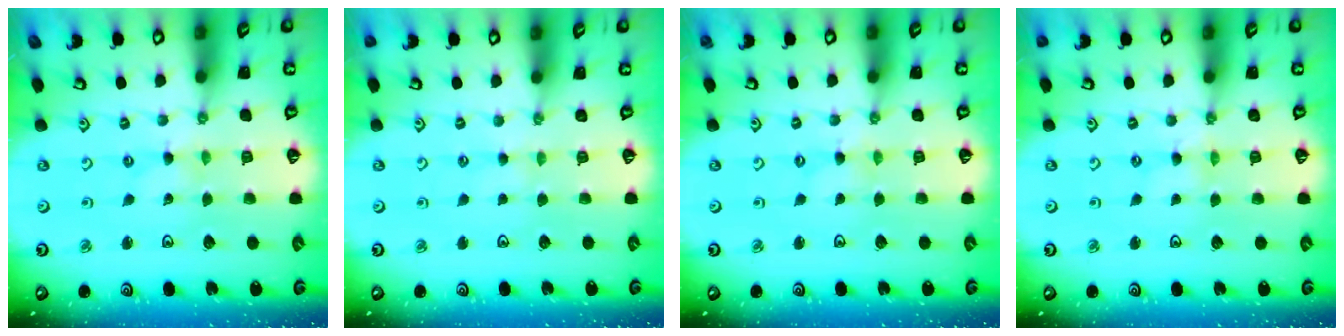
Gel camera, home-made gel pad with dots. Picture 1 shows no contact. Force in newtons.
{"total": 1.0, "press": 1.0, "slide": 0.2}
{"total": 0.0}
{"total": 0.0}